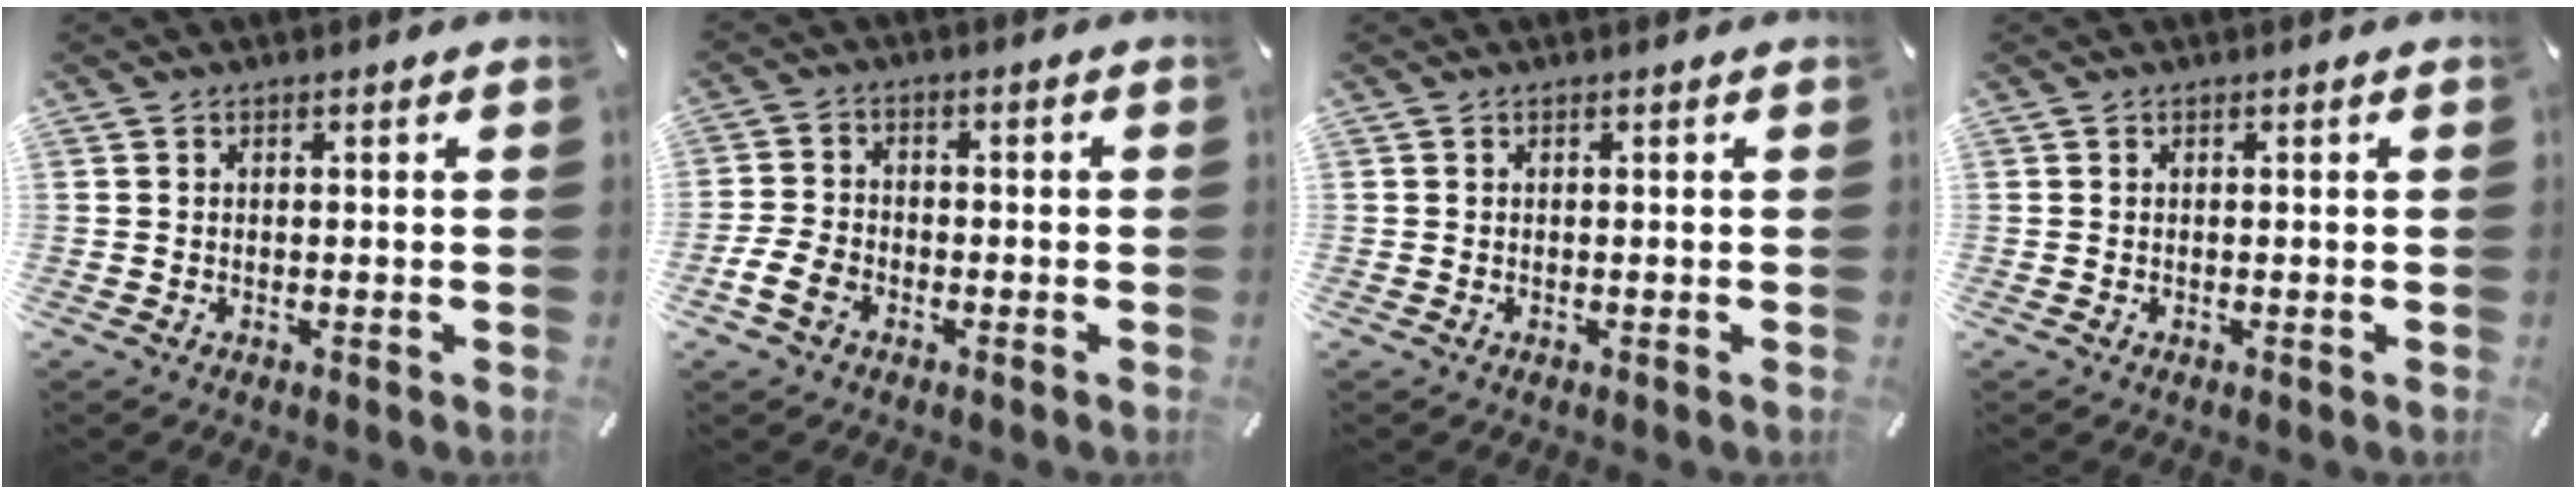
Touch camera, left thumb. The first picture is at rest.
{"total": 6.0, "force": [-2.9, 4.3, 3.0], "torque": [-0.066, 0.013, -0.054]}
{"total": 0.0}
{"total": 0.0}